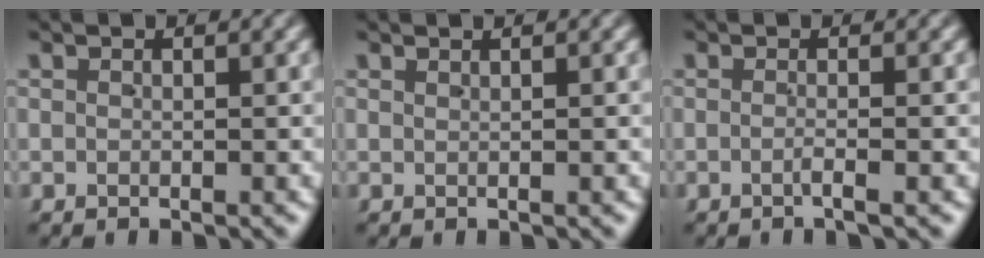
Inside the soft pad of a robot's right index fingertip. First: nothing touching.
{"total": 0.6, "force": [0.4, -0.4, 0.2], "torque": [0.002, 0.000, 0.010]}
{"total": 1.3, "force": [-0.9, -0.2, 0.9], "torque": [-0.022, -0.001, -0.018]}